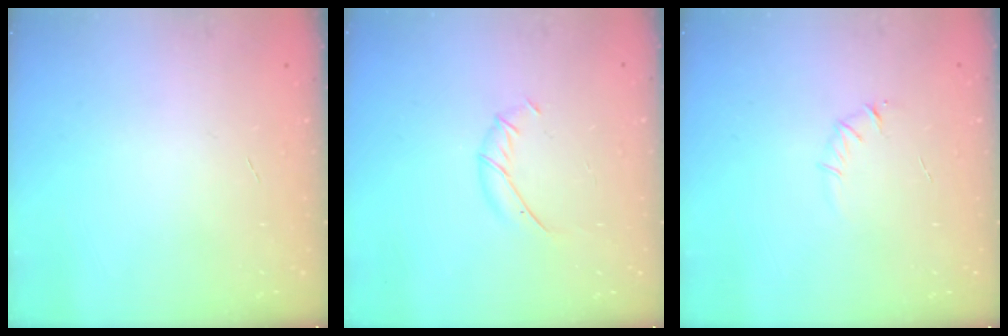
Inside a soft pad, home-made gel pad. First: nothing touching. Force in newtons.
{"total": 6.4, "press": 6.2, "slide": 1.7}
{"total": 4.0, "press": 3.8, "slide": 1.2}